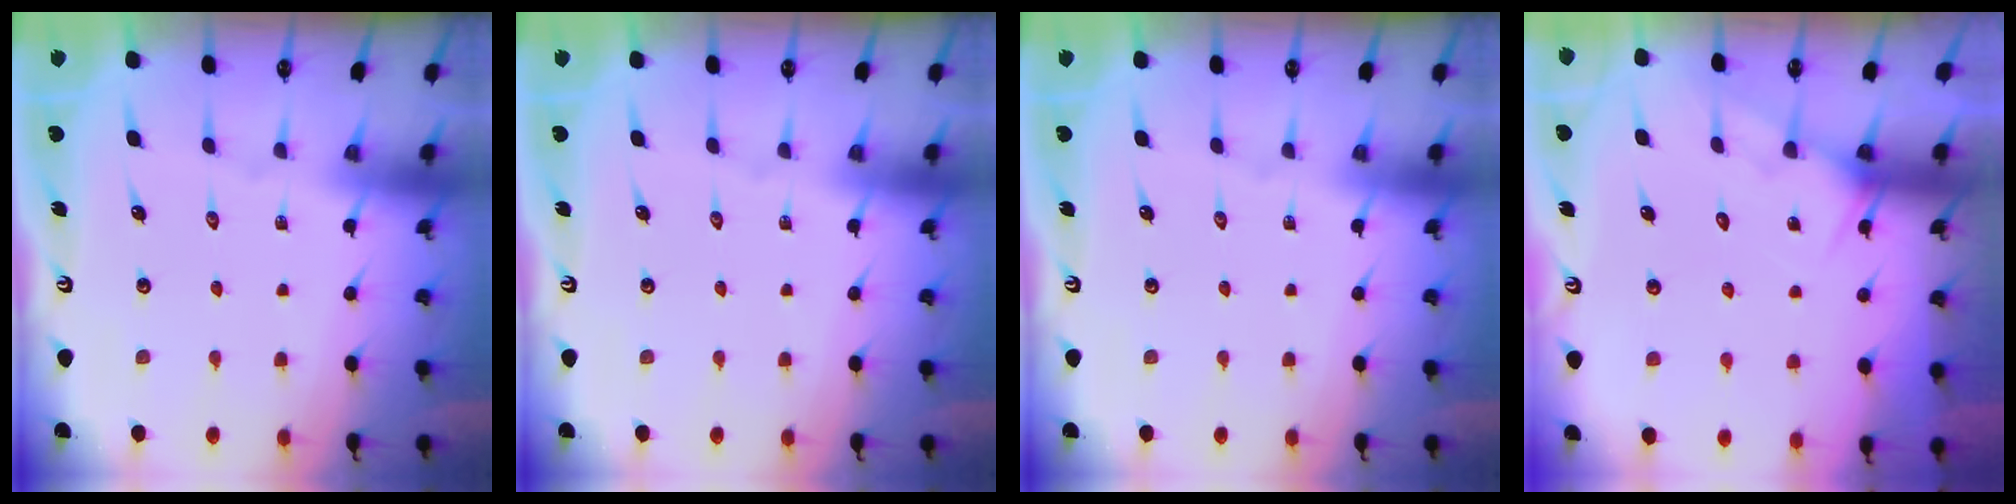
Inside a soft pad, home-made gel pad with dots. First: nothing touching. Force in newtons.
{"total": 0.0}
{"total": 0.0}
{"total": 8.6, "press": 8.6, "slide": 0.6}